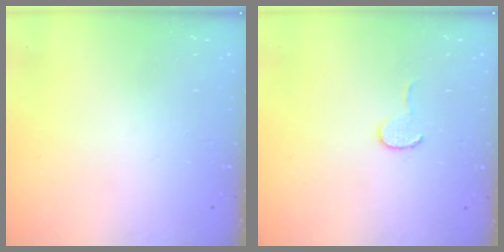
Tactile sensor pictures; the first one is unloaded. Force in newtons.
{"total": 4.5, "press": 4.4, "slide": 0.4}